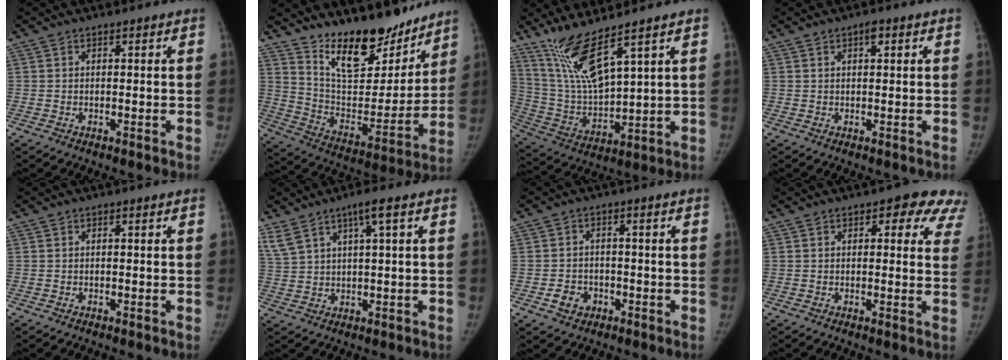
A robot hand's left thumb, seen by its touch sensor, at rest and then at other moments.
{"total": 19.9, "force": [15.6, 8.0, 9.4], "torque": [-0.092, -0.114, 0.264]}
{"total": 11.7, "force": [8.3, 1.8, 8.0], "torque": [-0.157, -0.055, 0.187]}
{"total": 1.7, "force": [0.9, 0.8, 1.1], "torque": [-0.011, -0.001, 0.011]}
{"total": 0.0}
{"total": 6.5, "force": [3.8, 1.1, 5.1], "torque": [-0.105, -0.007, 0.080]}
{"total": 4.3, "force": [-1.9, 3.5, 1.6], "torque": [-0.015, 0.013, -0.029]}
{"total": 9.3, "force": [5.0, 4.8, 6.2], "torque": [-0.017, -0.011, 0.041]}